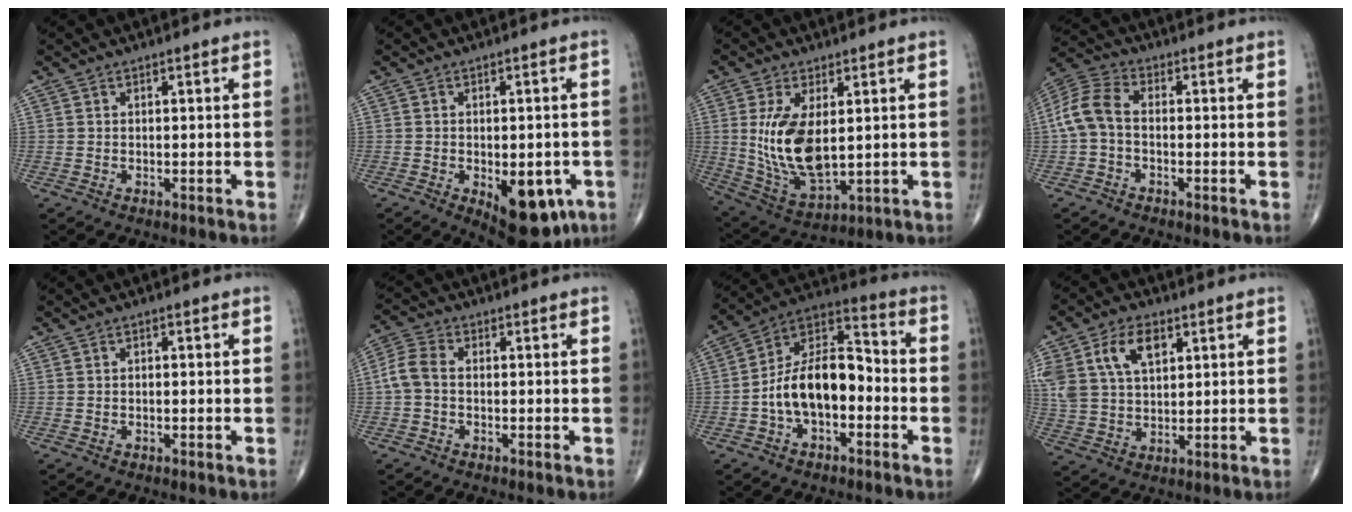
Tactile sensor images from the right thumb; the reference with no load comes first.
{"total": 12.9, "force": [-4.7, 6.5, 10.1], "torque": [-0.111, 0.000, -0.050]}
{"total": 13.5, "force": [1.7, 6.6, 11.6], "torque": [-0.223, -0.021, 0.050]}
{"total": 7.6, "force": [-0.9, 4.5, 6.1], "torque": [-0.133, 0.024, -0.031]}
{"total": 0.7, "force": [0.0, 0.3, 0.6], "torque": [-0.011, 0.003, 0.000]}
{"total": 4.8, "force": [-0.5, 3.1, 3.6], "torque": [-0.083, 0.014, -0.020]}
{"total": 14.7, "force": [-3.1, 8.4, 11.7], "torque": [-0.189, 0.050, -0.063]}
{"total": 13.2, "force": [5.3, 8.1, 9.0], "torque": [-0.184, -0.006, 0.106]}